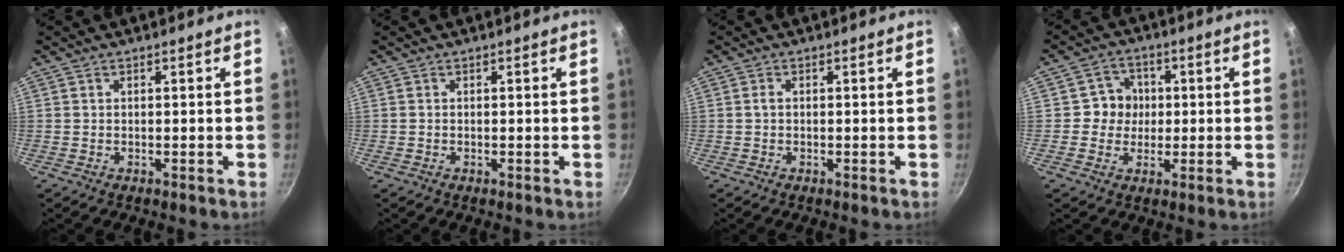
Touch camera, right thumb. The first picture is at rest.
{"total": 0.0}
{"total": 1.0, "force": [0.0, 0.7, 0.7], "torque": [-0.013, 0.005, -0.001]}
{"total": 5.7, "force": [0.2, 5.5, 1.5], "torque": [0.017, 0.007, -0.007]}